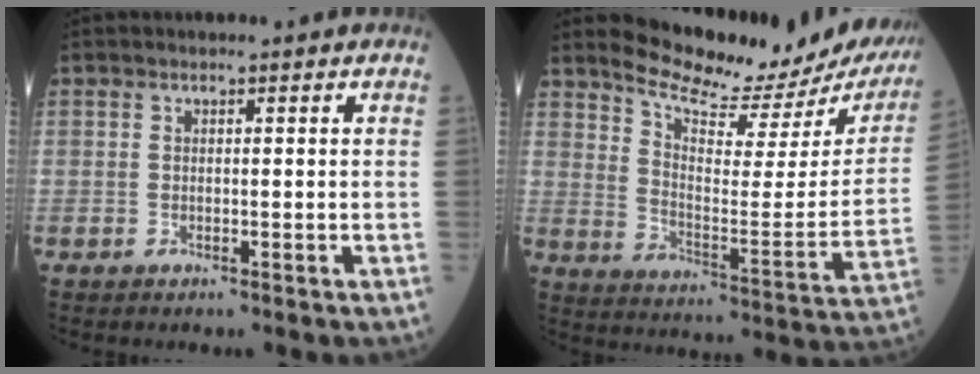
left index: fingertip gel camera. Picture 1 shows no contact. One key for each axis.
{"total": 20.3, "fx": 19.1, "fy": 3.6, "fz": 5.9, "tx": -0.089, "ty": -0.073, "tz": 0.247}